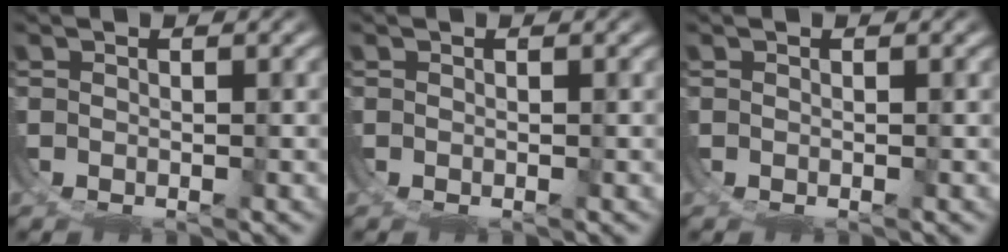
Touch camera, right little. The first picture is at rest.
{"total": 0.0}
{"total": 0.0}